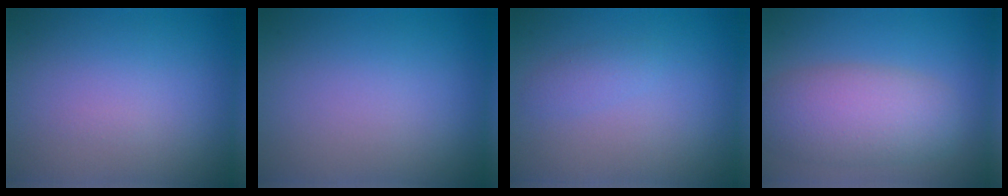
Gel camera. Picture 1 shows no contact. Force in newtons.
{"total": 0.0}
{"total": 1.2, "press": 1.2, "slide": 0.0}
{"total": 5.9, "press": 5.9, "slide": 0.6}